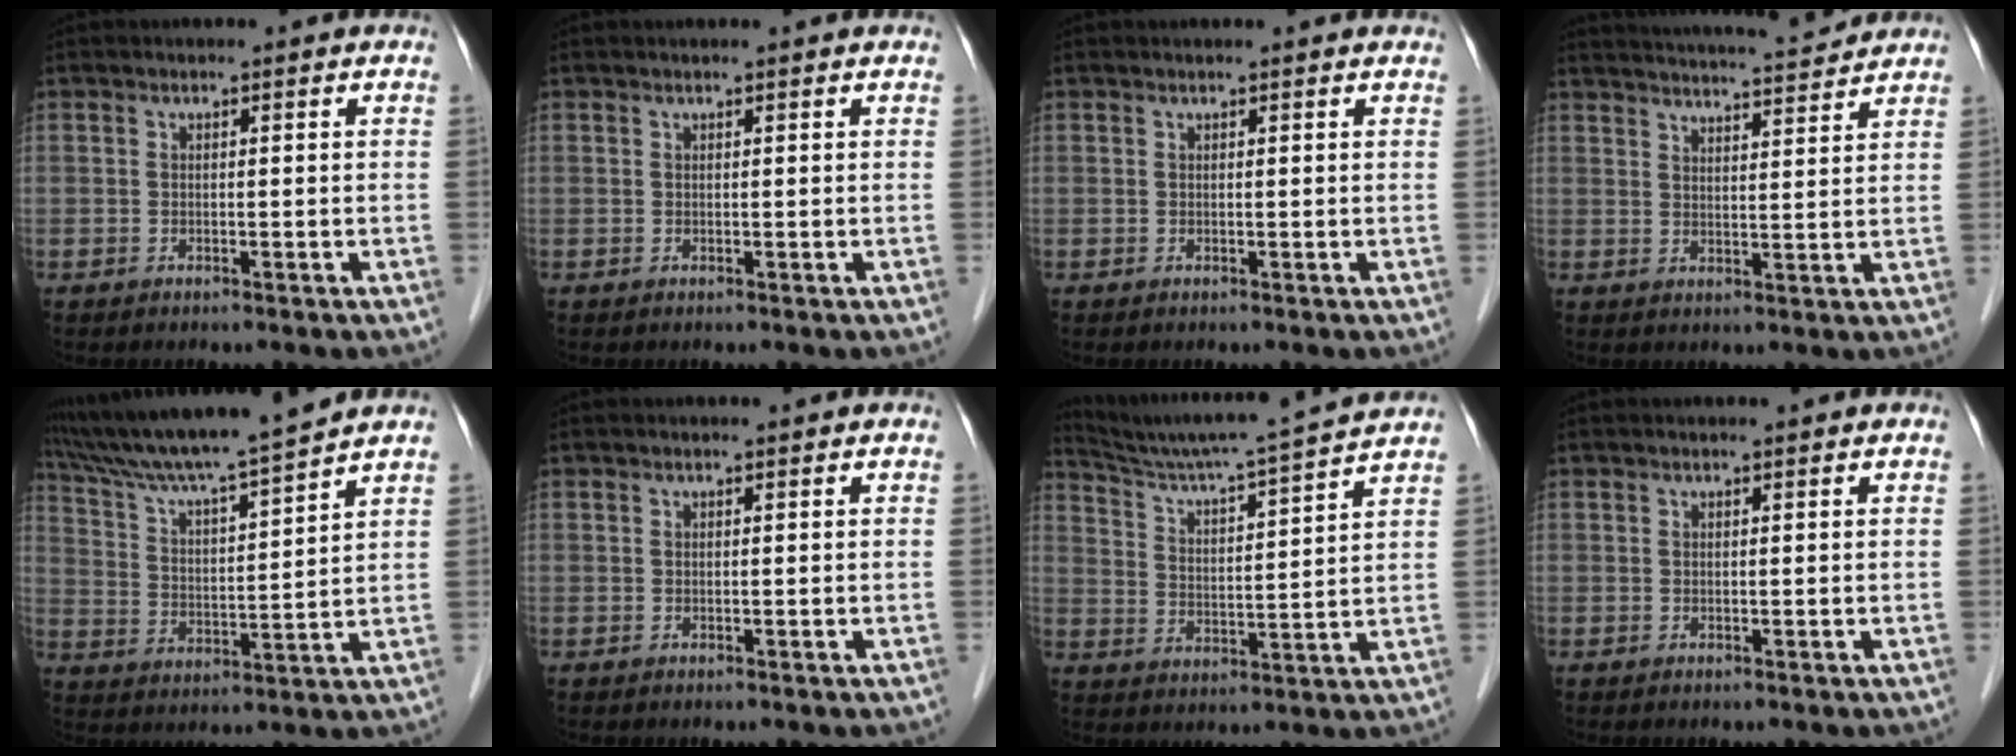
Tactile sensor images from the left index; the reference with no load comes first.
{"total": 1.7, "force": [1.6, 0.0, 0.6], "torque": [-0.010, 0.012, 0.020]}
{"total": 2.6, "force": [2.5, 0.2, 0.9], "torque": [-0.014, 0.016, 0.025]}
{"total": 12.7, "force": [12.1, 0.4, 3.8], "torque": [-0.063, 0.008, 0.168]}
{"total": 14.8, "force": [13.1, -1.3, 6.6], "torque": [-0.124, 0.010, 0.224]}
{"total": 0.8, "force": [0.7, -0.1, 0.3], "torque": [-0.006, 0.007, 0.014]}
{"total": 14.6, "force": [13.6, -2.2, 4.7], "torque": [-0.095, -0.020, 0.206]}
{"total": 1.1, "force": [1.1, -0.1, 0.4], "torque": [-0.006, 0.009, 0.019]}